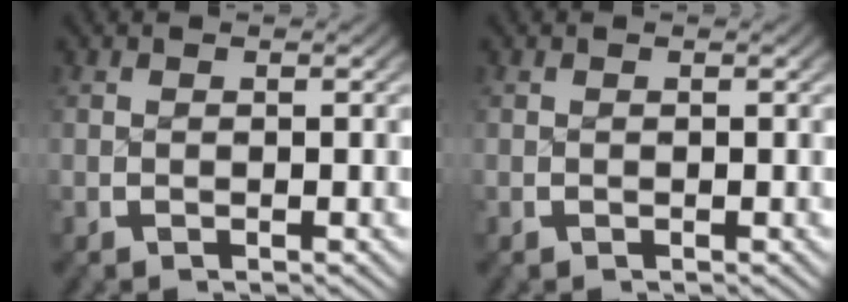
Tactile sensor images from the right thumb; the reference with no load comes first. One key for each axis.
{"total": 0.0}